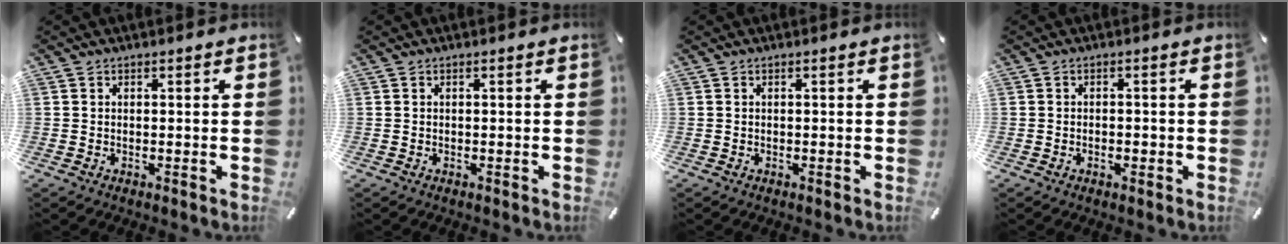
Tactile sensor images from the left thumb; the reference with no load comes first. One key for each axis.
{"total": 0.0}
{"total": 0.0}
{"total": 1.5, "fx": -0.6, "fy": 0.8, "fz": 1.1, "tx": -0.020, "ty": 0.003, "tz": -0.012}